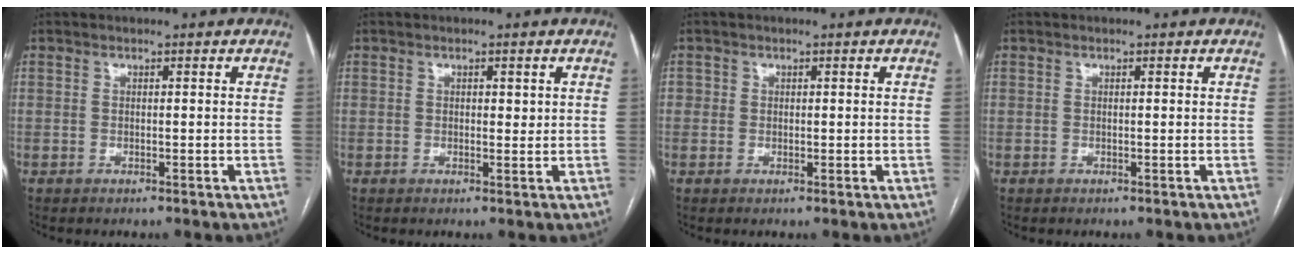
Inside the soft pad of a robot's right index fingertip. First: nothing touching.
{"total": 1.4, "force": [0.5, 0.8, 1.1], "torque": [-0.013, -0.001, 0.006]}
{"total": 1.6, "force": [0.3, 1.5, 0.4], "torque": [0.002, 0.000, 0.003]}
{"total": 0.0}